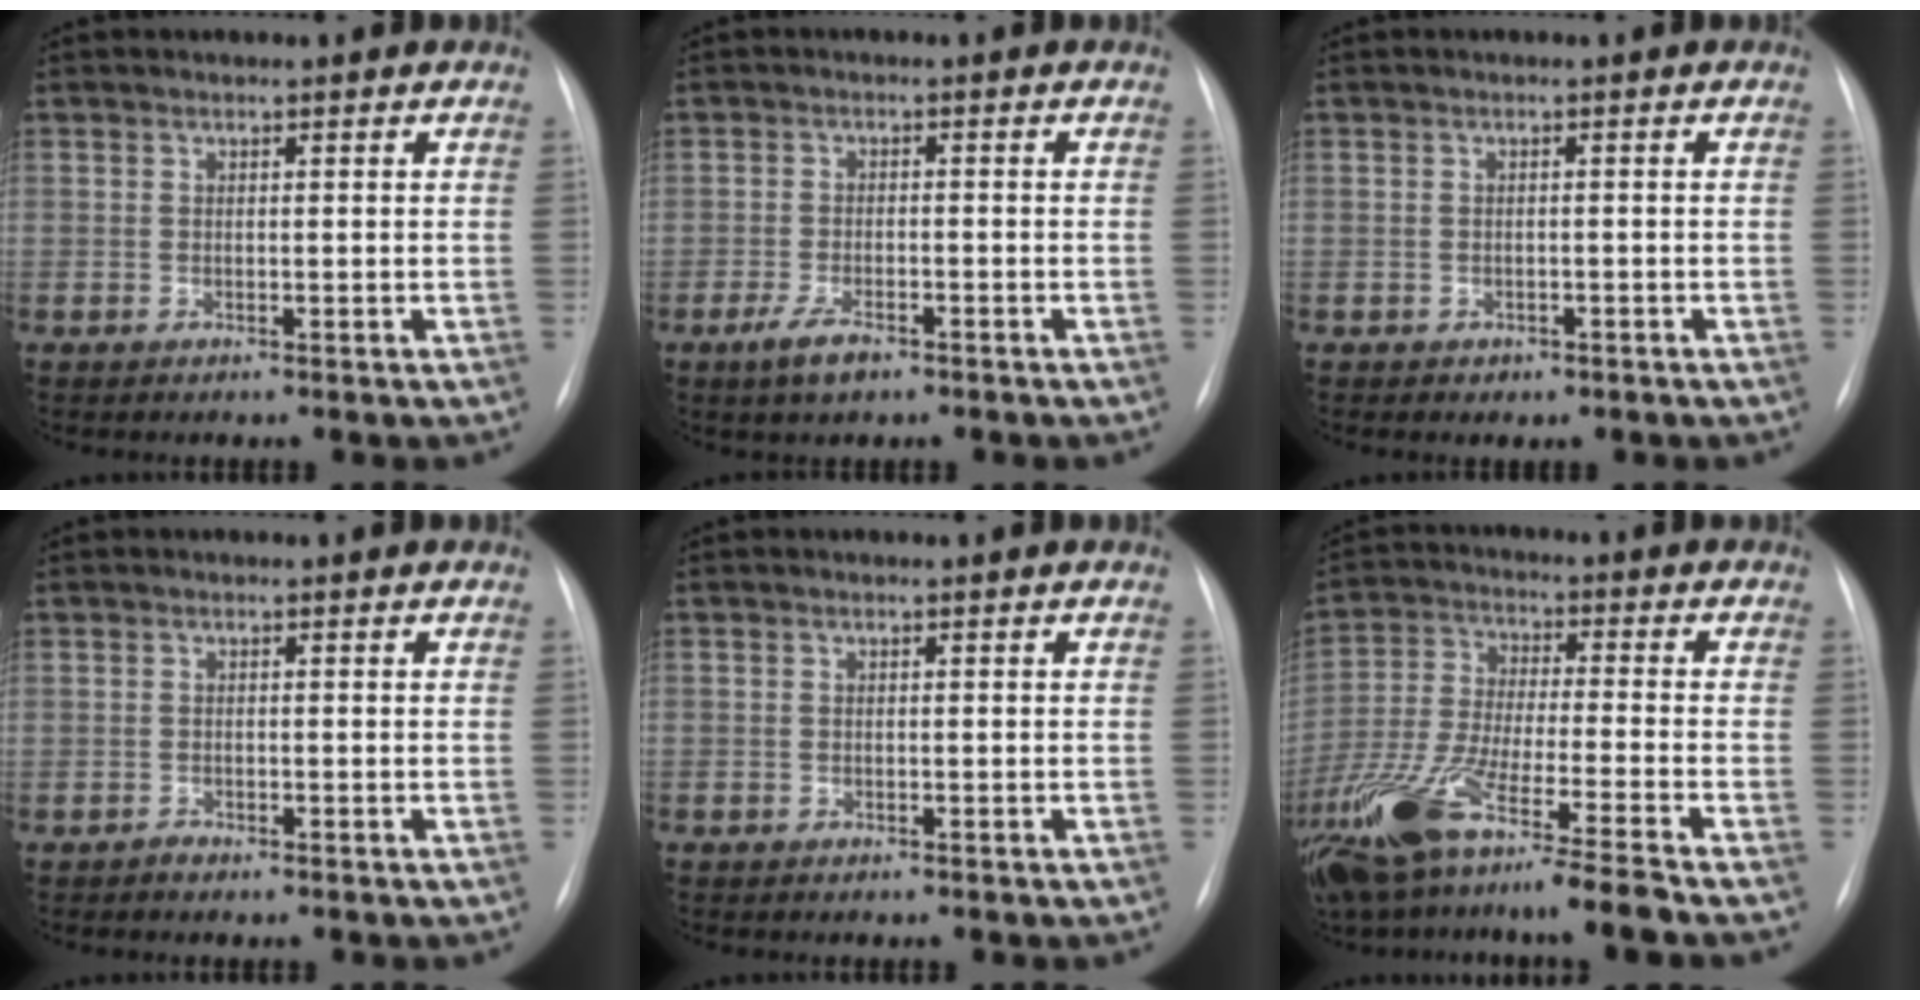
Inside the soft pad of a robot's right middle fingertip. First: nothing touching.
{"total": 3.9, "force": [-2.6, 1.4, 2.6], "torque": [-0.060, -0.004, -0.044]}
{"total": 1.3, "force": [-0.8, 1.0, 0.4], "torque": [-0.009, 0.002, -0.005]}
{"total": 0.8, "force": [-0.7, 0.3, 0.1], "torque": [-0.003, 0.000, -0.013]}
{"total": 0.7, "force": [-0.6, 0.5, 0.2], "torque": [-0.005, 0.002, -0.008]}
{"total": 16.9, "force": [-12.4, -0.3, 11.5], "torque": [-0.242, -0.051, -0.225]}